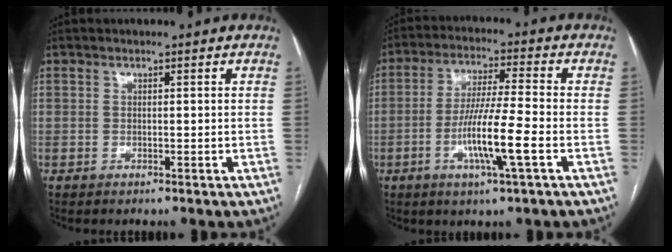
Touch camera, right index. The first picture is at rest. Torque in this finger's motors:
{"motor_torque": [1.30, -0.84, 0.84, 0.21]}